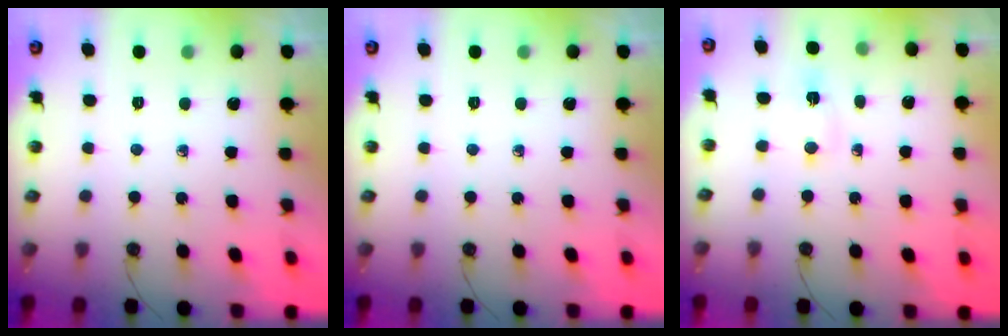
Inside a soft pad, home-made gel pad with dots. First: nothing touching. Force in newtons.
{"total": 0.0}
{"total": 2.6, "press": 1.3, "slide": 2.2}